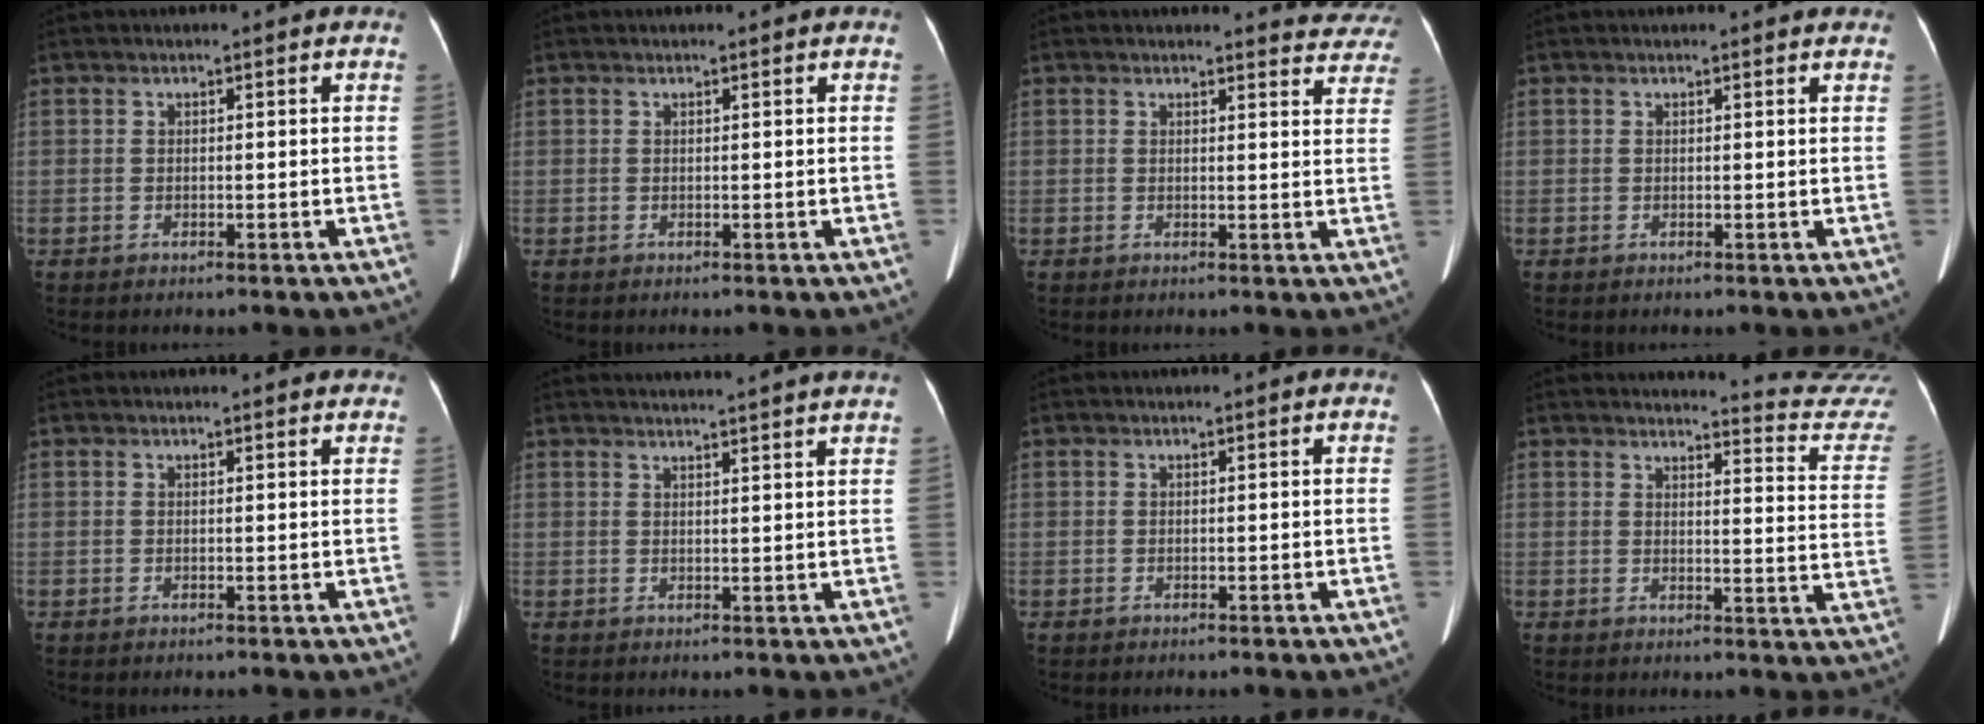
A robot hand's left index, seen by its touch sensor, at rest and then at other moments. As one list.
[{"total": 0.8, "force": [0.8, 0.0, 0.2], "torque": [-0.007, 0.003, 0.011]}, {"total": 7.5, "force": [7.3, 1.6, 0.2], "torque": [0.027, -0.026, 0.047]}, {"total": 2.2, "force": [2.1, 0.4, 0.4], "torque": [-0.011, 0.004, 0.016]}, {"total": 2.8, "force": [2.7, 0.6, 0.6], "torque": [-0.010, 0.003, 0.020]}, {"total": 11.6, "force": [10.8, -1.0, 4.2], "torque": [-0.059, -0.004, 0.119]}, {"total": 0.0}, {"total": 14.8, "force": [14.8, -1.2, 0.6], "torque": [0.010, -0.141, 0.134]}]